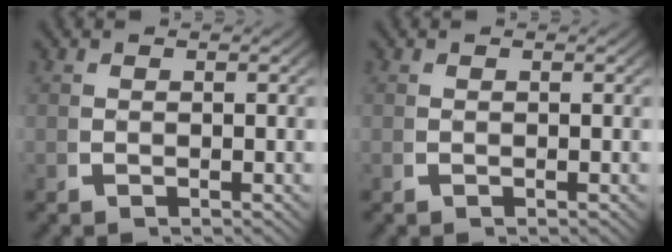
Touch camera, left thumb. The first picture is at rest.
{"total": 0.0}